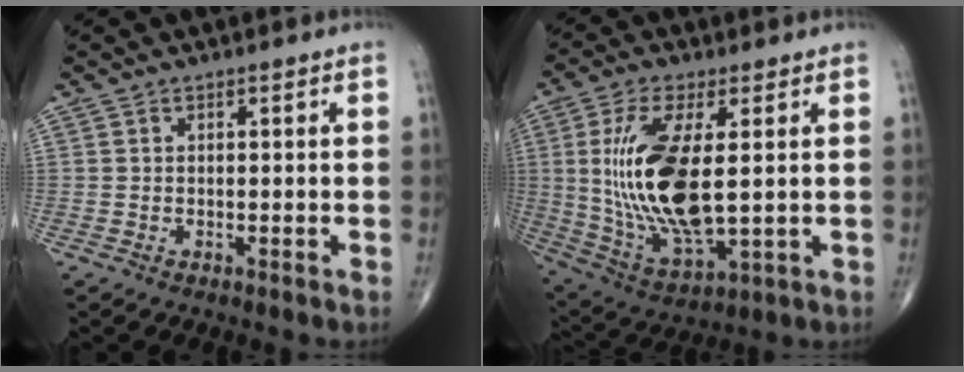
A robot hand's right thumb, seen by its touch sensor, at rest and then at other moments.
{"total": 18.6, "force": [1.6, 7.2, 17.0], "torque": [-0.352, -0.020, 0.044]}